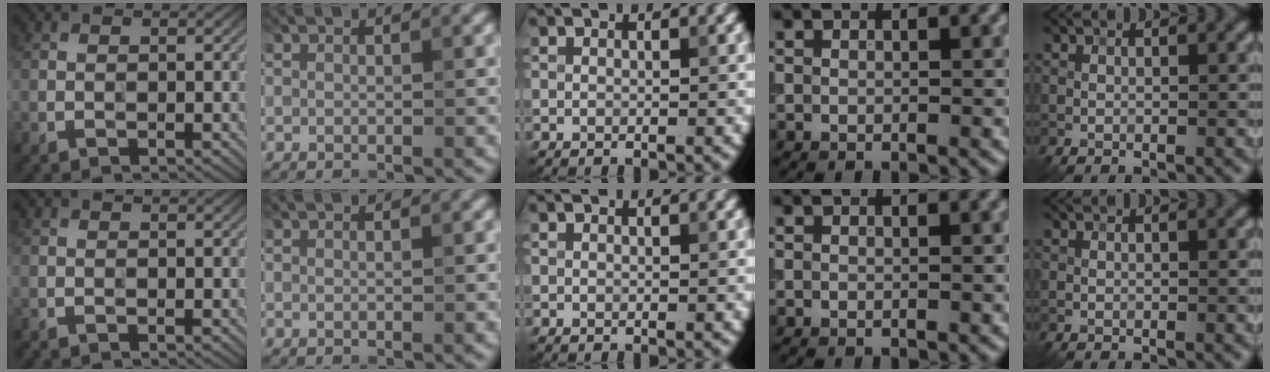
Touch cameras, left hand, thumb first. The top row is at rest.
{}